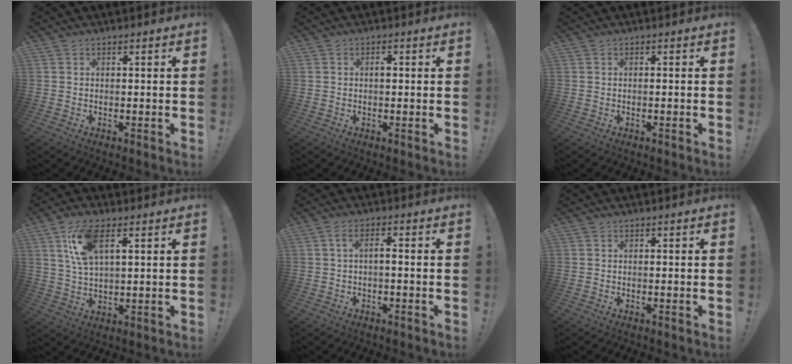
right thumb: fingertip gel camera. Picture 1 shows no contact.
{"total": 1.2, "force": [-0.1, 0.6, 1.0], "torque": [-0.005, 0.001, -0.008]}
{"total": 0.8, "force": [-0.7, -0.3, 0.2], "torque": [-0.003, -0.002, -0.012]}
{"total": 10.9, "force": [5.0, 5.0, 8.3], "torque": [-0.150, -0.007, 0.093]}
{"total": 3.1, "force": [-0.6, 0.7, 3.0], "torque": [-0.065, 0.004, -0.014]}
{"total": 0.0}